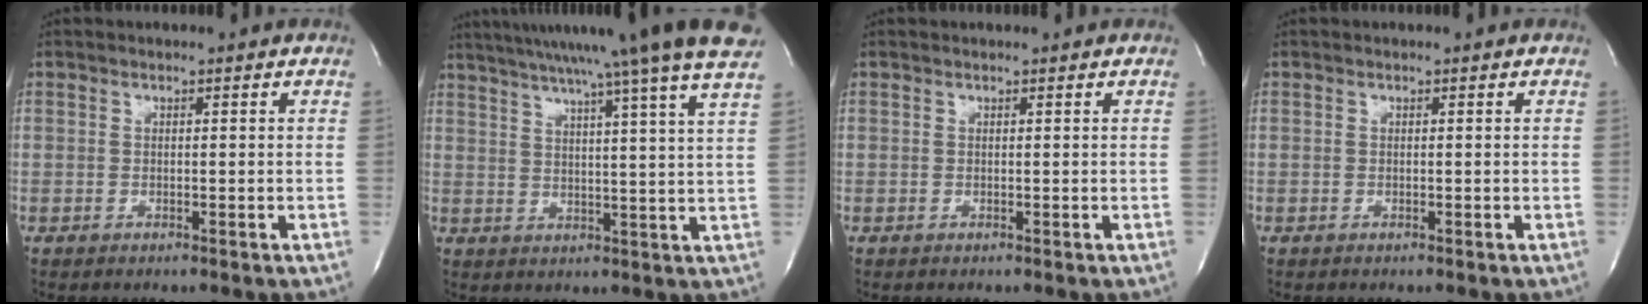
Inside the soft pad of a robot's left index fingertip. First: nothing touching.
{"total": 21.3, "force": [17.5, -1.9, 11.9], "torque": [-0.203, -0.011, 0.229]}
{"total": 0.6, "force": [0.6, 0.0, 0.2], "torque": [-0.004, 0.006, 0.010]}
{"total": 0.0}